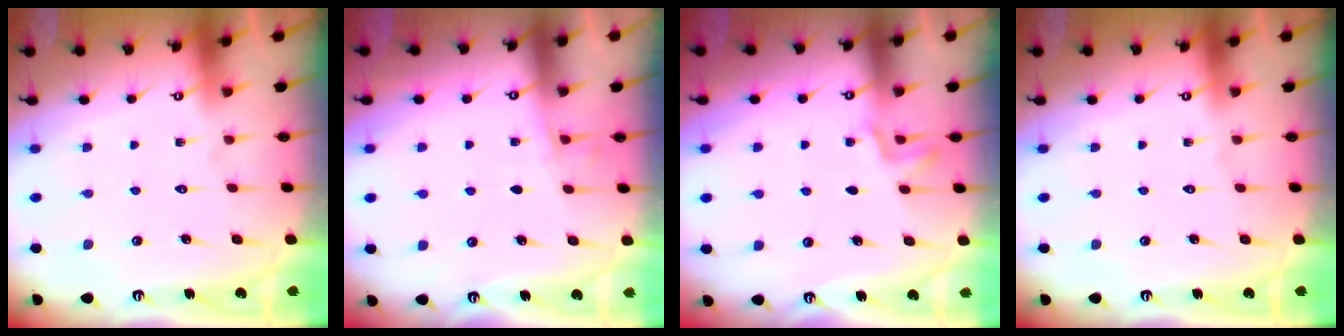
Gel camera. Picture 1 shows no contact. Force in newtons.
{"total": 2.6, "press": 2.5, "slide": 0.4}
{"total": 1.9, "press": 1.2, "slide": 1.4}
{"total": 0.0}